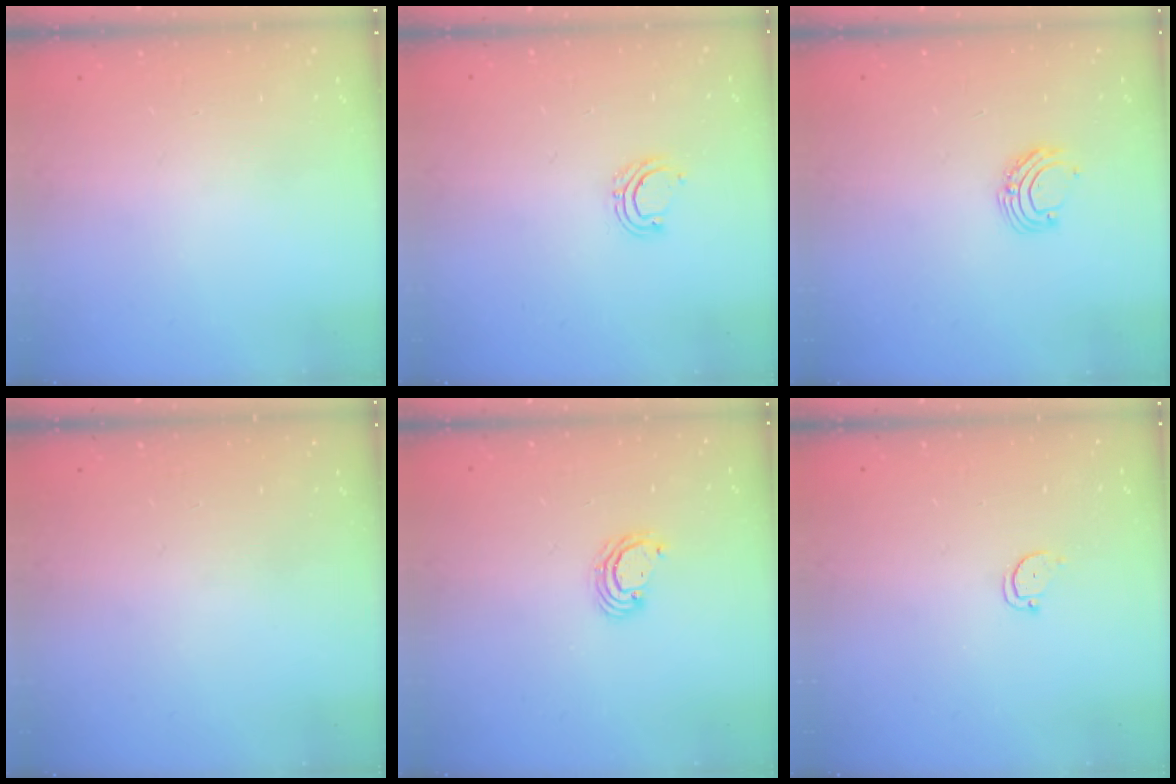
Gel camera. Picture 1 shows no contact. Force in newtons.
{"total": 4.7, "press": 4.7, "slide": 0.8}
{"total": 7.3, "press": 7.3, "slide": 0.9}
{"total": 0.0}
{"total": 3.8, "press": 3.8, "slide": 0.3}
{"total": 2.0, "press": 2.0, "slide": 0.2}